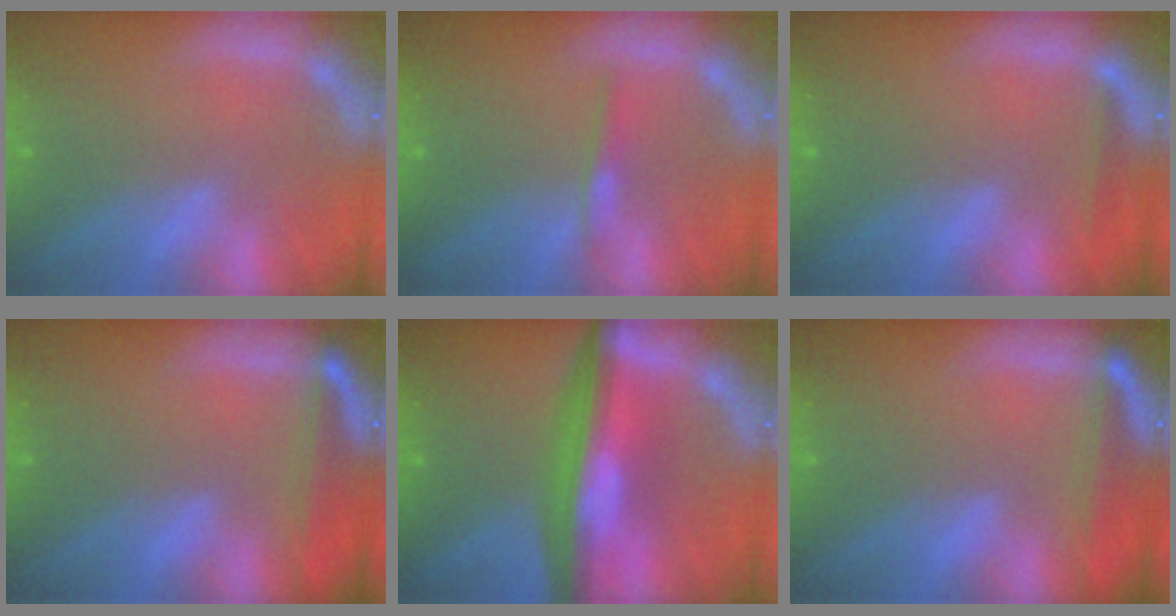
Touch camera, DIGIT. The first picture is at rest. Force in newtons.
{"total": 1.4}
{"total": 1.4}
{"total": 5.0}
{"total": 10.0}
{"total": 5.0}